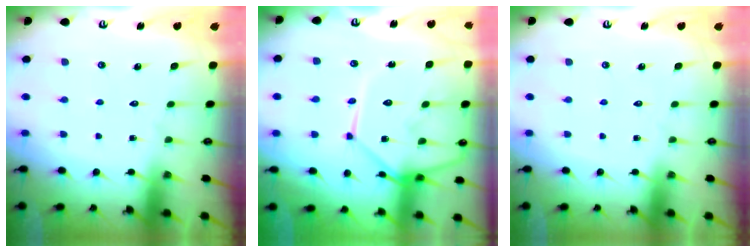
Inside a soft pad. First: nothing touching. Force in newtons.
{"total": 16.6, "press": 16.5, "slide": 2.2}
{"total": 0.0}